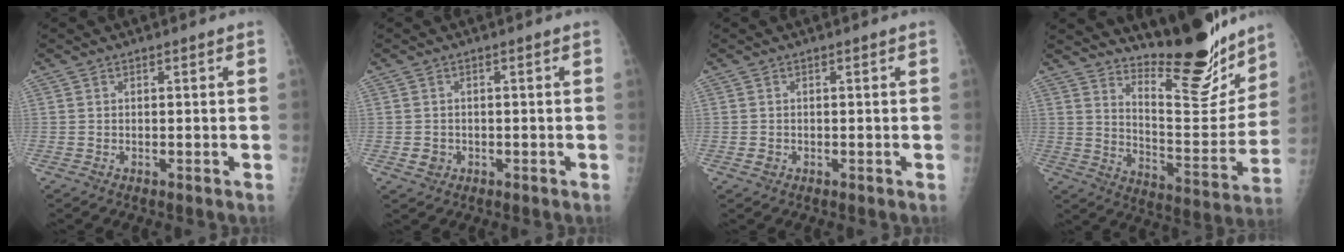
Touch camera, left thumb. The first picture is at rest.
{"total": 2.2, "force": [-0.5, 2.0, 0.8], "torque": [-0.004, 0.003, -0.002]}
{"total": 1.1, "force": [-0.2, 1.0, 0.4], "torque": [-0.003, 0.001, -0.001]}
{"total": 19.8, "force": [16.3, 5.1, 9.9], "torque": [-0.104, -0.137, 0.245]}